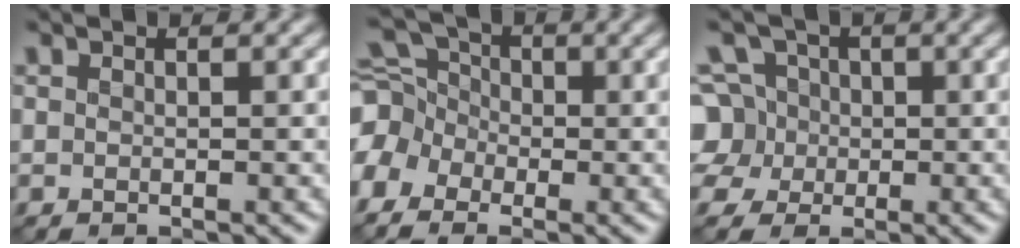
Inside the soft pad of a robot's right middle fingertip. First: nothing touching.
{"total": 6.2, "force": [-2.4, 4.7, 3.3], "torque": [-0.069, 0.014, -0.065]}
{"total": 6.8, "force": [0.2, 6.1, 3.0], "torque": [-0.061, 0.037, -0.038]}